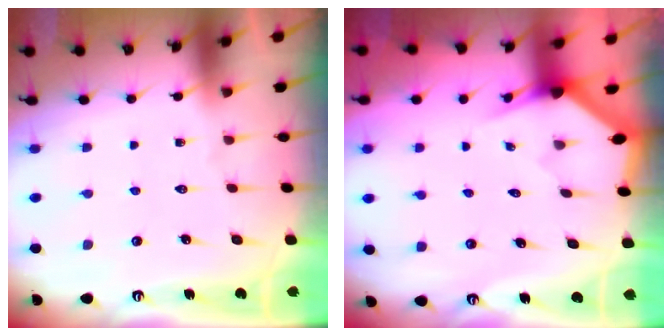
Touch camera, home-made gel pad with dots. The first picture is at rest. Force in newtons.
{"total": 2.3, "press": 2.3, "slide": 0.1}